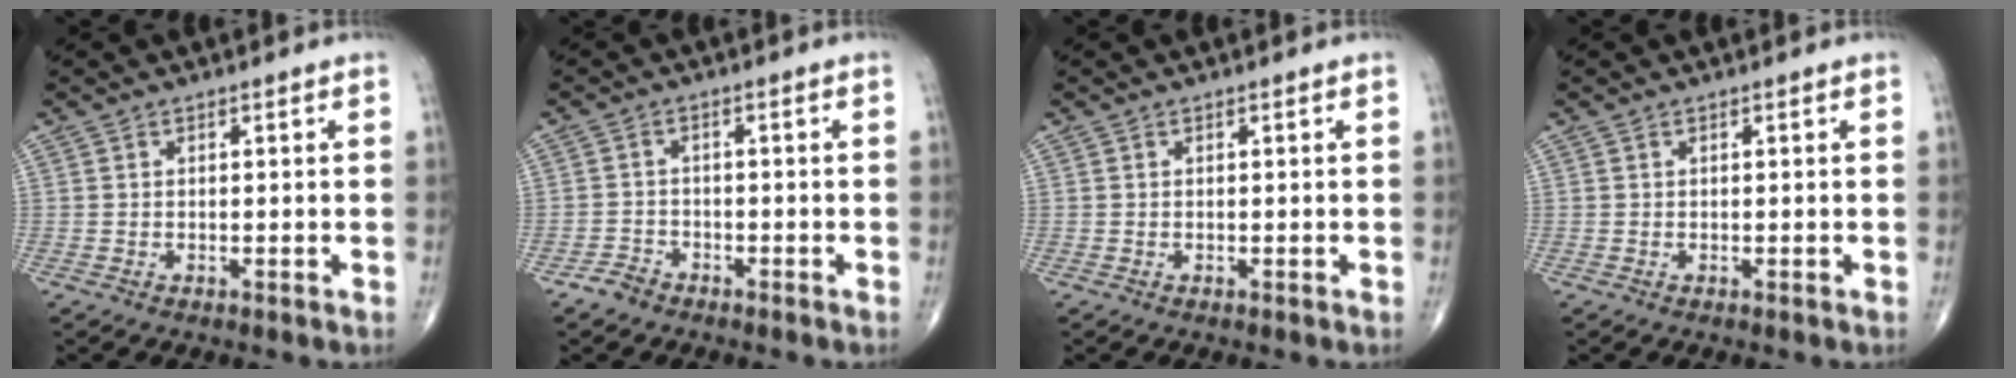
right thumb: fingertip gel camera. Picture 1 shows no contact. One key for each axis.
{"total": 2.6, "fx": -2.2, "fy": 1.4, "fz": 0.4, "tx": -0.009, "ty": 0.009, "tz": -0.041}
{"total": 0.0}
{"total": 0.0}